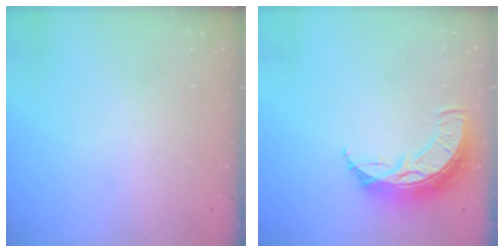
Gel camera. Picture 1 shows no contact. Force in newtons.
{"total": 10.9, "press": 10.9, "slide": 0.7}